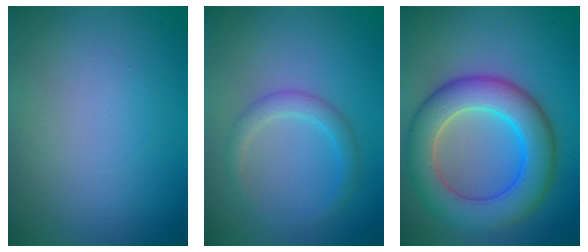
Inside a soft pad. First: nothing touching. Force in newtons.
{"total": 2.1, "press": 2.1, "slide": 0.0}
{"total": 8.2, "press": 8.2, "slide": 0.3}